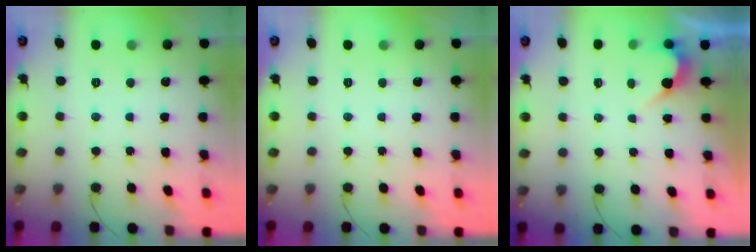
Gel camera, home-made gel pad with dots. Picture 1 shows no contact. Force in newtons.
{"total": 0.0}
{"total": 2.7, "press": 2.7, "slide": 0.2}